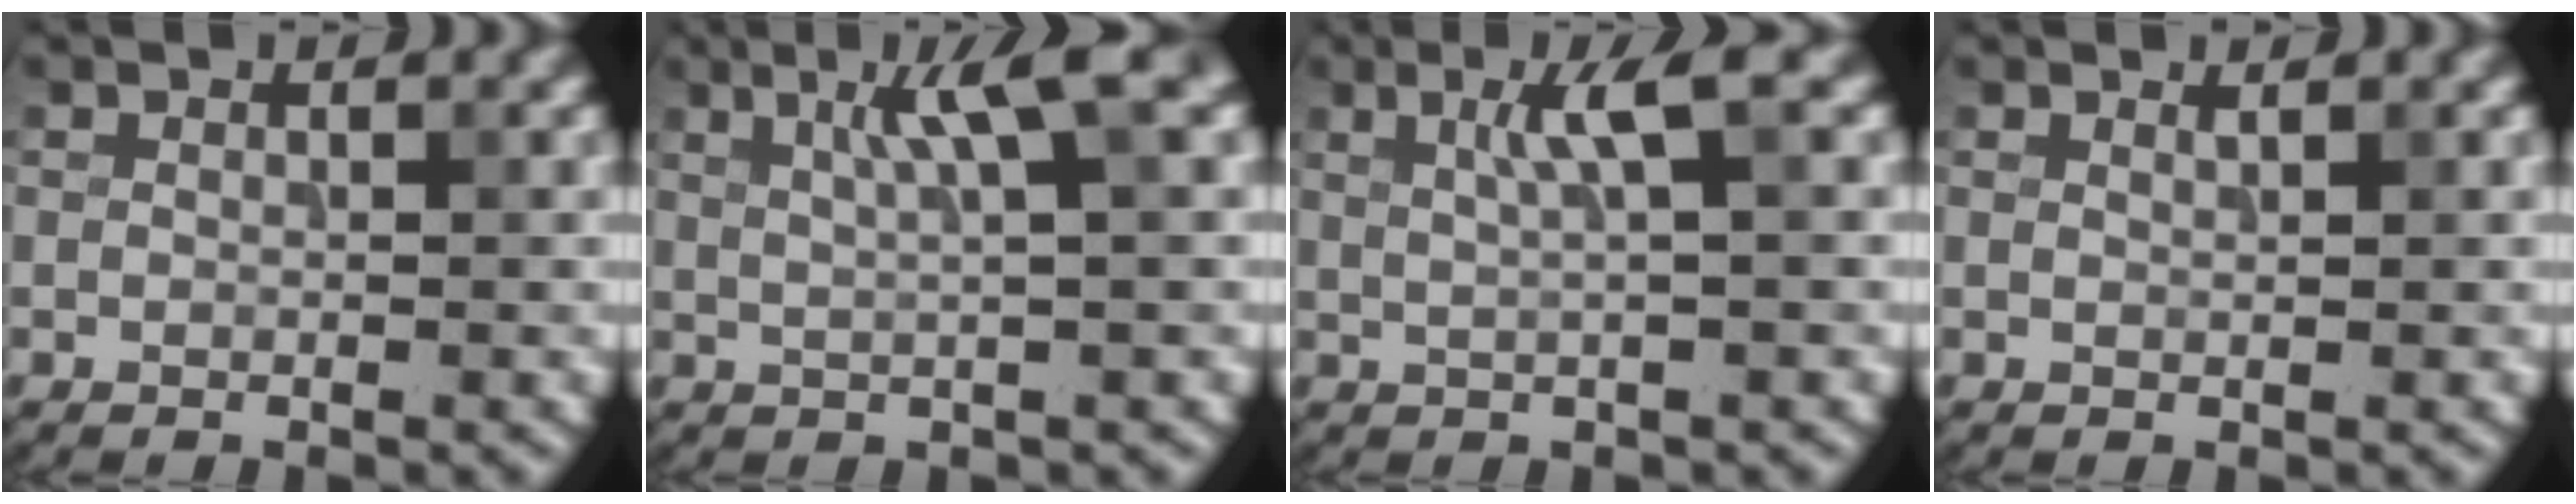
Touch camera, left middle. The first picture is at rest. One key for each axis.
{"total": 4.8, "fx": 2.0, "fy": 0.6, "fz": 4.3, "tx": -0.064, "ty": 0.007, "tz": 0.032}
{"total": 3.5, "fx": 1.2, "fy": 0.5, "fz": 3.3, "tx": -0.050, "ty": 0.007, "tz": 0.020}
{"total": 0.5, "fx": 0.4, "fy": 0.1, "fz": 0.2, "tx": 0.001, "ty": -0.001, "tz": 0.009}